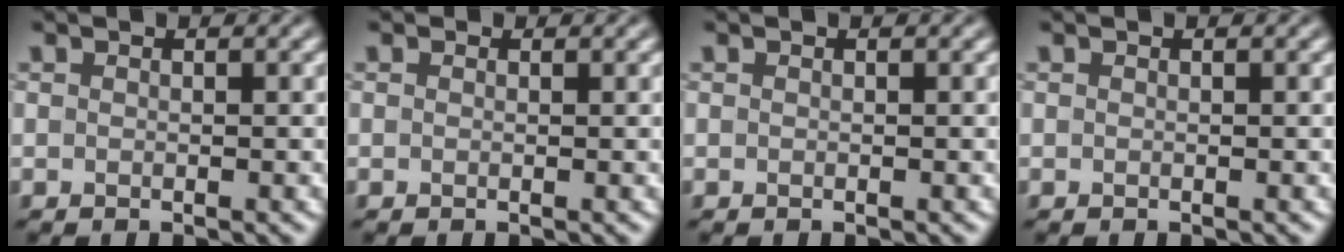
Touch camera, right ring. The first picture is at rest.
{"total": 0.0}
{"total": 0.0}
{"total": 0.0}